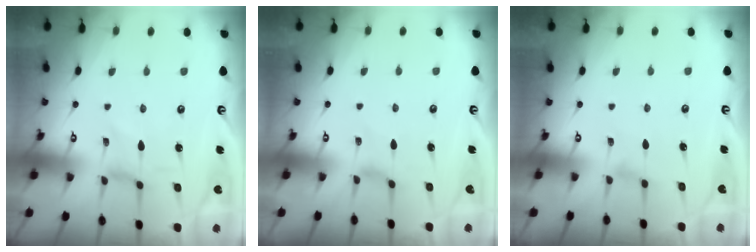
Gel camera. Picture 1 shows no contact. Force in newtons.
{"total": 0.0}
{"total": 1.1, "press": 1.1, "slide": 0.4}